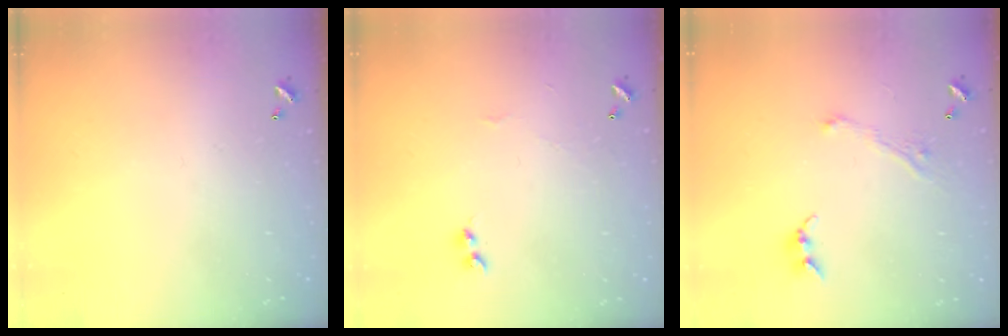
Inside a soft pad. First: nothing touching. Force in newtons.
{"total": 2.1, "press": 2.1, "slide": 0.5}
{"total": 2.8, "press": 2.8, "slide": 0.1}